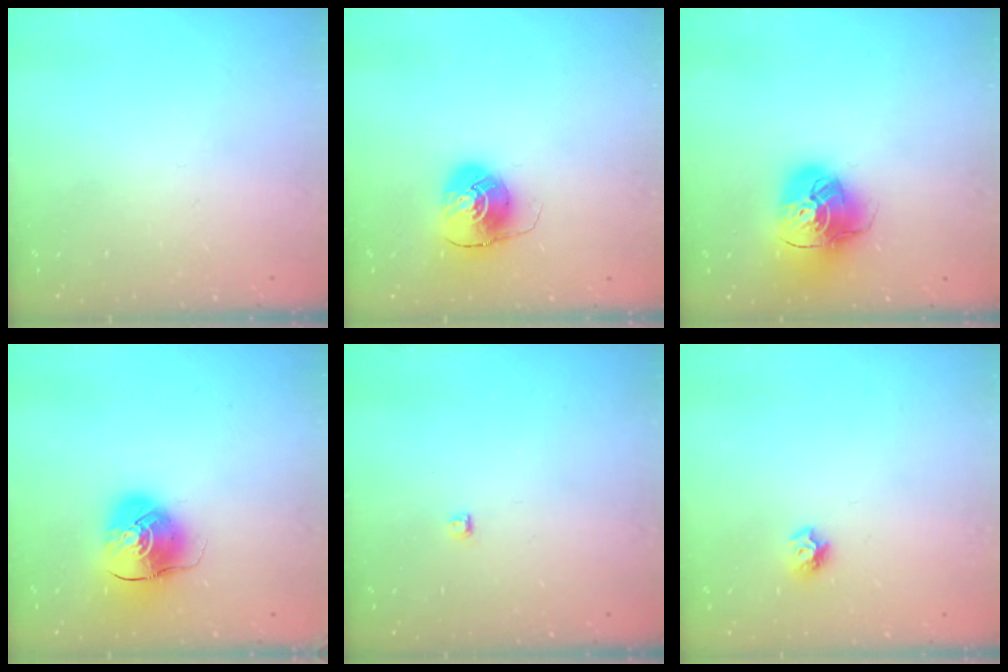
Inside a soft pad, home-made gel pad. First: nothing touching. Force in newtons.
{"total": 8.5, "press": 8.5, "slide": 0.1}
{"total": 14.4, "press": 14.3, "slide": 1.8}
{"total": 9.7, "press": 9.6, "slide": 1.2}
{"total": 2.8, "press": 2.7, "slide": 0.3}
{"total": 7.0, "press": 7.0, "slide": 0.7}